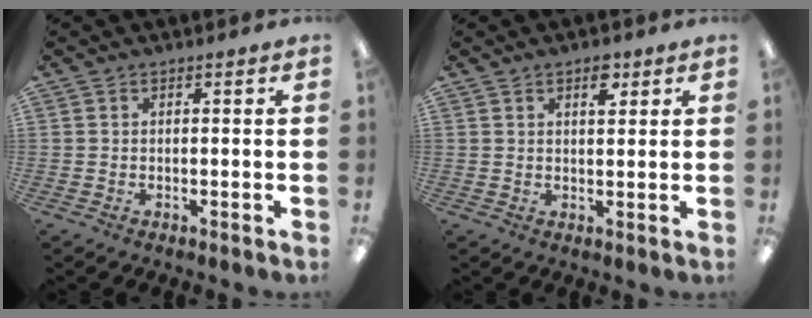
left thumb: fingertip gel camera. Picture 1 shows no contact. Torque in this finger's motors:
{"motor_torque": [-0.01, 0.18, -0.20, -0.30, 0.10]}